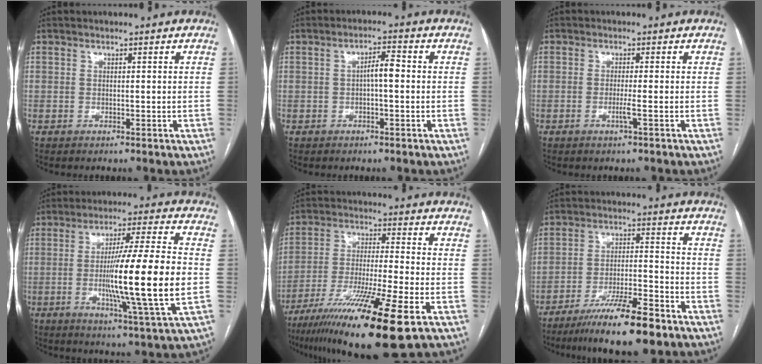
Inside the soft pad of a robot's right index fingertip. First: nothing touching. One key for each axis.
{"total": 3.4, "fx": -0.1, "fy": 0.7, "fz": 3.3, "tx": -0.053, "ty": 0.010, "tz": -0.003}
{"total": 0.9, "fx": -0.4, "fy": -0.1, "fz": 0.8, "tx": -0.017, "ty": 0.000, "tz": -0.006}
{"total": 16.7, "fx": -2.0, "fy": -0.9, "fz": 16.6, "tx": -0.282, "ty": -0.014, "tz": -0.041}
{"total": 18.3, "fx": -10.4, "fy": 0.2, "fz": 15.0, "tx": -0.258, "ty": -0.047, "tz": -0.182}
{"total": 12.6, "fx": -8.9, "fy": 1.6, "fz": 8.7, "tx": -0.146, "ty": -0.017, "tz": -0.151}